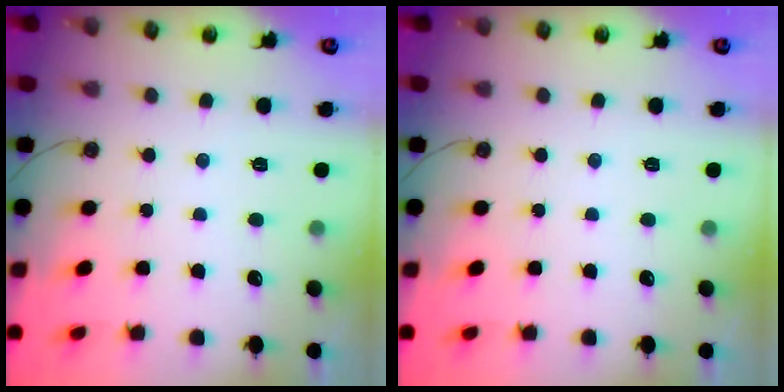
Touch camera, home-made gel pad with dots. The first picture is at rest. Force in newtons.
{"total": 0.0}